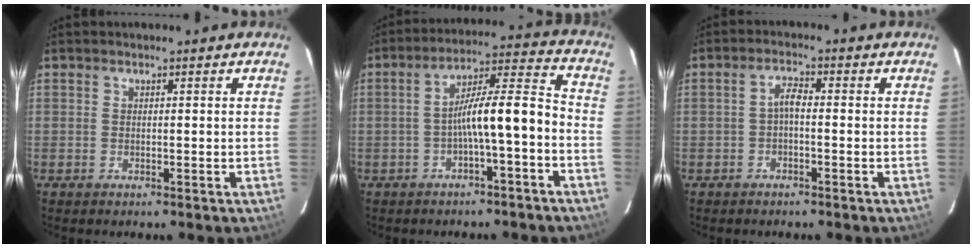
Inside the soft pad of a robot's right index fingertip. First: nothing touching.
{"total": 9.5, "force": [-3.7, 0.8, 8.7], "torque": [-0.149, 0.026, -0.054]}
{"total": 1.8, "force": [-0.5, 0.6, 1.7], "torque": [-0.033, 0.009, -0.010]}